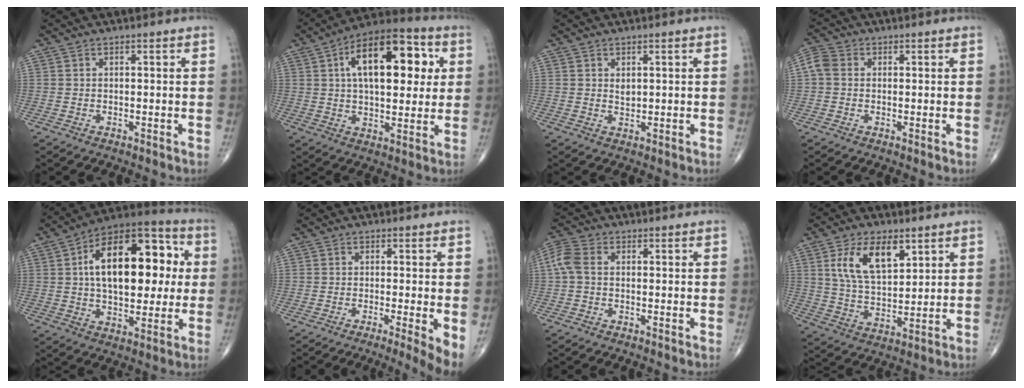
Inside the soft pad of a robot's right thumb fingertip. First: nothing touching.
{"total": 19.4, "force": [5.0, 9.7, 16.0], "torque": [-0.208, 0.015, 0.067]}
{"total": 1.4, "force": [0.6, 0.8, 1.0], "torque": [-0.007, -0.005, 0.011]}
{"total": 3.6, "force": [0.3, 2.9, 2.1], "torque": [-0.046, 0.012, -0.003]}
{"total": 22.9, "force": [3.4, 12.4, 19.0], "torque": [-0.259, 0.024, 0.044]}
{"total": 5.0, "force": [-1.5, 0.2, 4.8], "torque": [-0.082, -0.015, -0.030]}
{"total": 4.8, "force": [0.1, 3.1, 3.6], "torque": [-0.096, 0.015, -0.005]}
{"total": 11.9, "force": [5.2, 6.0, 8.8], "torque": [-0.146, -0.020, 0.103]}